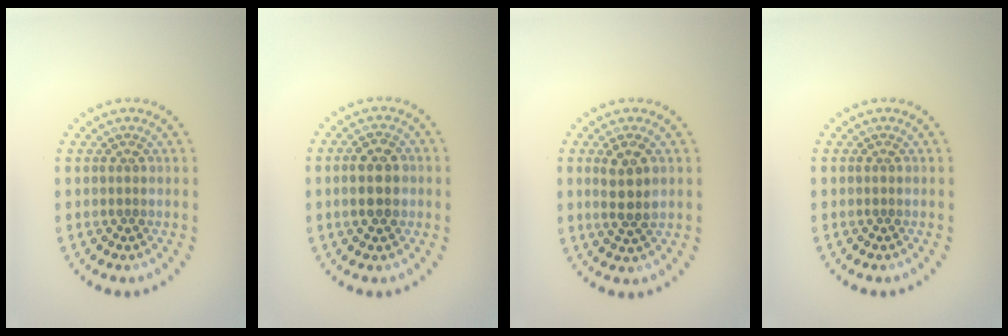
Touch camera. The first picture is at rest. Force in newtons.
{"total": 3.2, "press": 3.2, "slide": 0.3}
{"total": 2.8, "press": 2.7, "slide": 0.9}
{"total": 0.0}